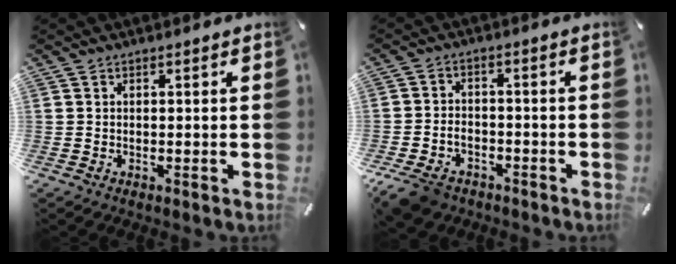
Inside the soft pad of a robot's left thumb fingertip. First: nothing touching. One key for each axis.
{"total": 6.3, "fx": -3.9, "fy": 4.3, "fz": 2.5, "tx": -0.063, "ty": 0.016, "tz": -0.075}